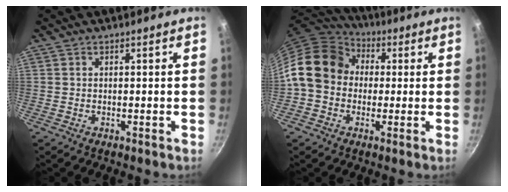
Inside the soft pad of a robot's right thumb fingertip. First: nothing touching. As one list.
[{"total": 14.9, "force": [1.3, 12.4, 8.2], "torque": [-0.119, 0.034, 0.006]}]